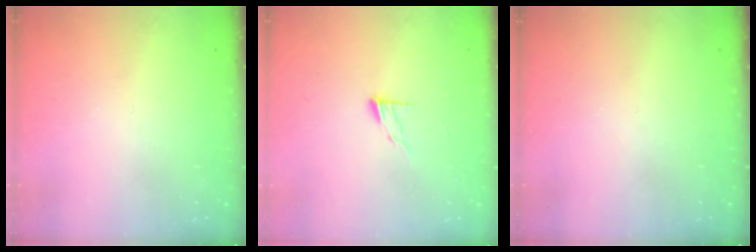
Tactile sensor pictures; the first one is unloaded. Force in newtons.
{"total": 7.9, "press": 7.9, "slide": 0.7}
{"total": 0.0}